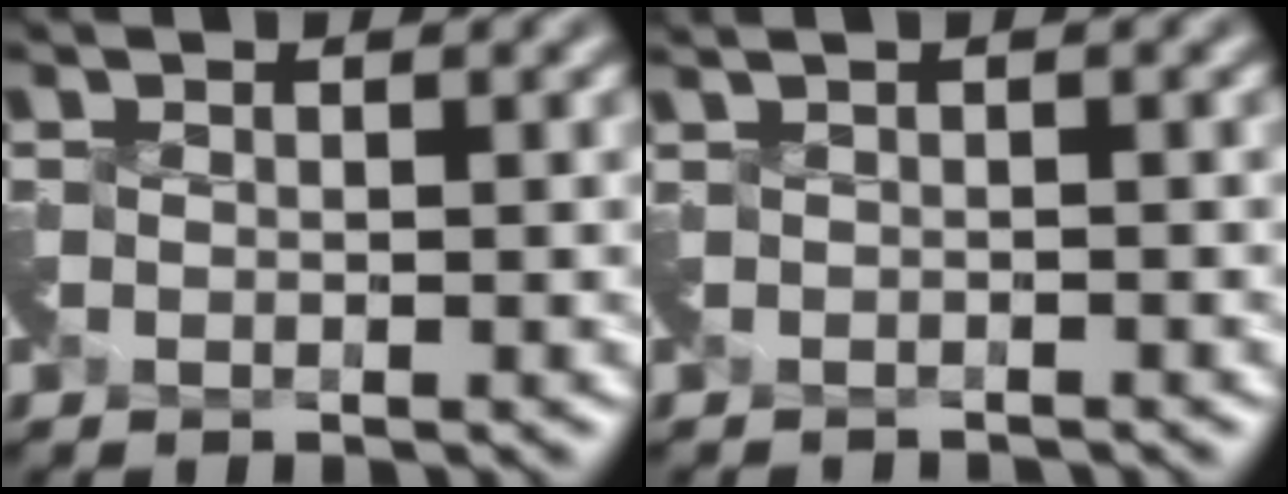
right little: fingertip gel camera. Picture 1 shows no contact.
{"total": 1.4, "force": [-1.1, 0.2, 0.9], "torque": [-0.018, -0.018, -0.023]}